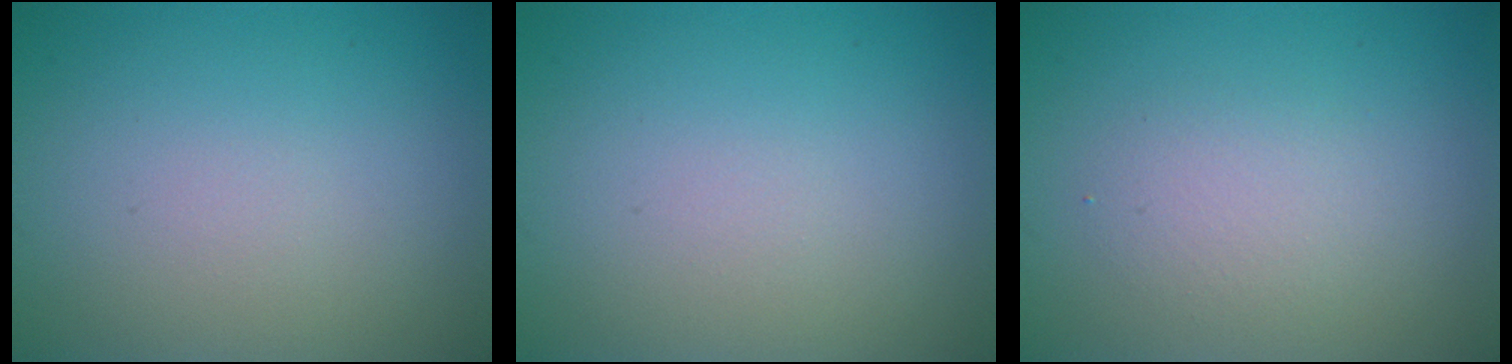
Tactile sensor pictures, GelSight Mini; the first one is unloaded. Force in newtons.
{"total": 0.0}
{"total": 2.0, "press": 2.0, "slide": 0.1}